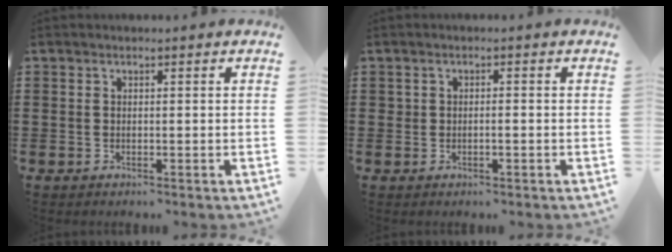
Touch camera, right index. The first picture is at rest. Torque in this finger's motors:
{"motor_torque": [-0.25, -0.03, -0.06, -0.02]}